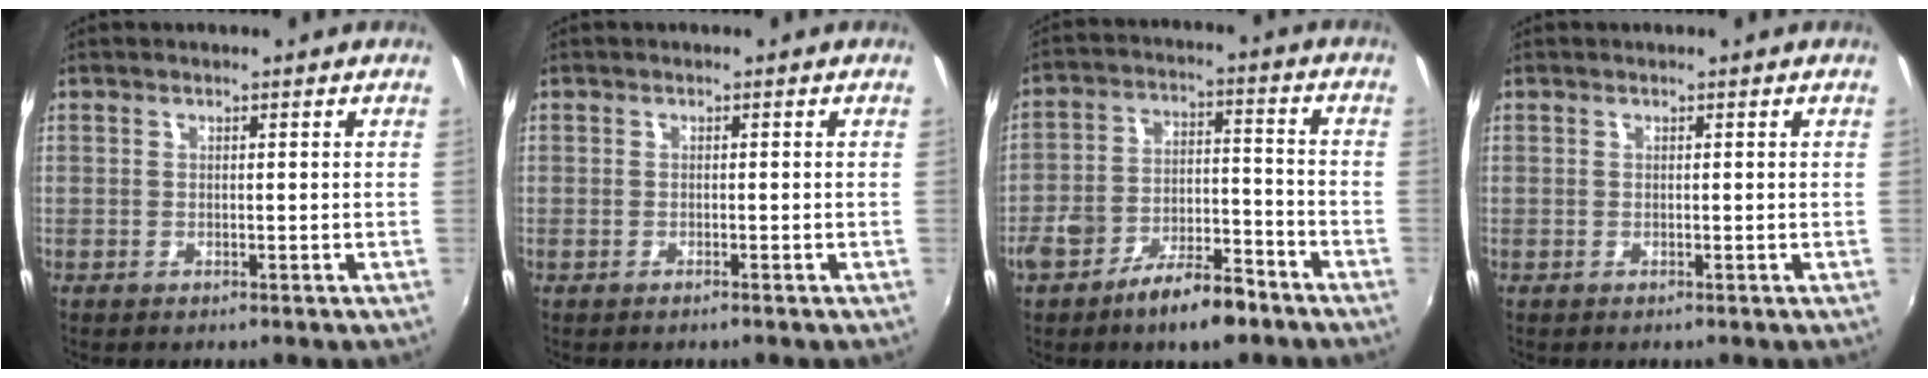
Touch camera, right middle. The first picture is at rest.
{"total": 0.5, "force": [-0.4, 0.1, 0.3], "torque": [-0.004, -0.002, -0.009]}
{"total": 11.2, "force": [-7.4, 4.3, 7.3], "torque": [-0.137, 0.008, -0.119]}
{"total": 0.0}